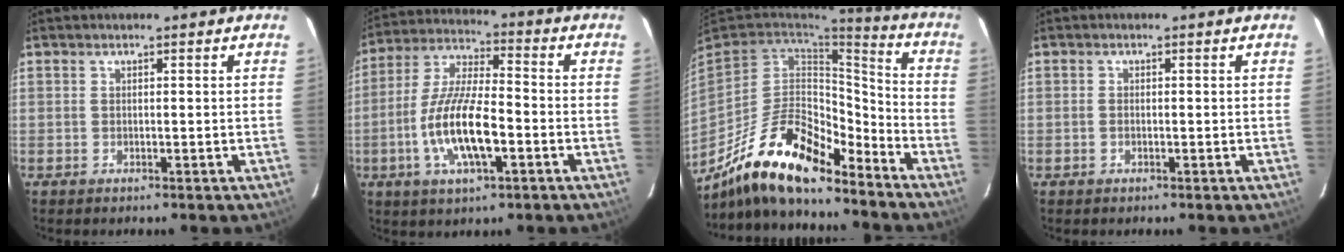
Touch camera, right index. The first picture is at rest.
{"total": 14.4, "force": [-4.4, 4.4, 13.0], "torque": [-0.271, -0.005, -0.082]}
{"total": 19.4, "force": [-14.6, 6.3, 11.0], "torque": [-0.223, -0.004, -0.266]}
{"total": 0.7, "force": [-0.2, 0.4, 0.5], "torque": [-0.013, 0.001, -0.005]}